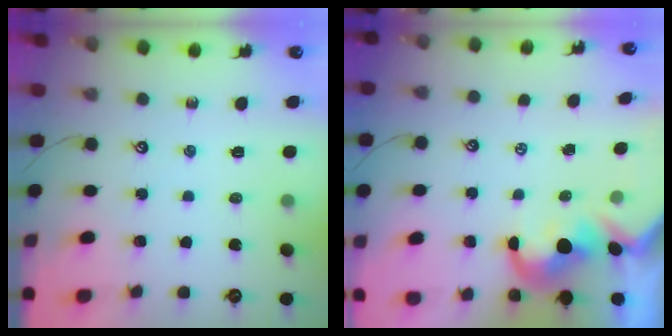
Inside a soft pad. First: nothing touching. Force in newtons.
{"total": 3.0, "press": 2.8, "slide": 1.1}